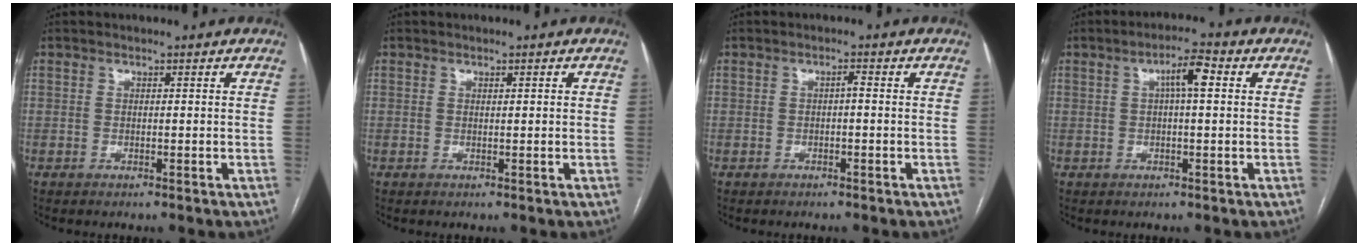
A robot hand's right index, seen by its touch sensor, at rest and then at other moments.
{"total": 0.6, "force": [0.2, 0.0, 0.5], "torque": [-0.010, 0.001, 0.003]}
{"total": 0.9, "force": [-0.1, 0.2, 0.9], "torque": [-0.013, 0.003, -0.002]}
{"total": 4.5, "force": [1.0, 0.7, 4.4], "torque": [-0.076, 0.014, 0.015]}